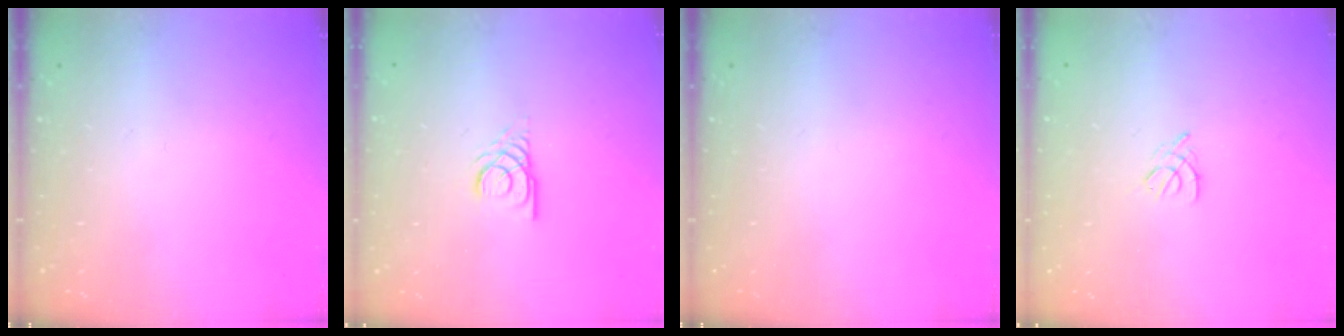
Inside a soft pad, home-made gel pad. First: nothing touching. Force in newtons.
{"total": 3.1, "press": 3.1, "slide": 0.1}
{"total": 0.0}
{"total": 2.5, "press": 2.4, "slide": 0.6}